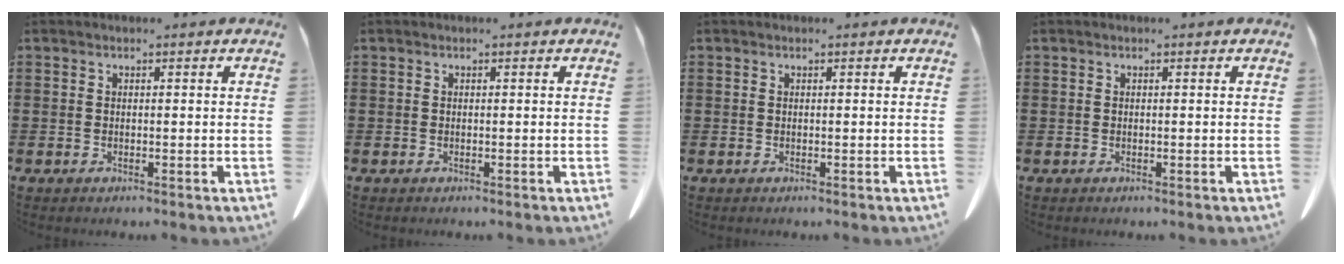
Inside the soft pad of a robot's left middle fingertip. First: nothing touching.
{"total": 0.0}
{"total": 0.0}
{"total": 0.0}